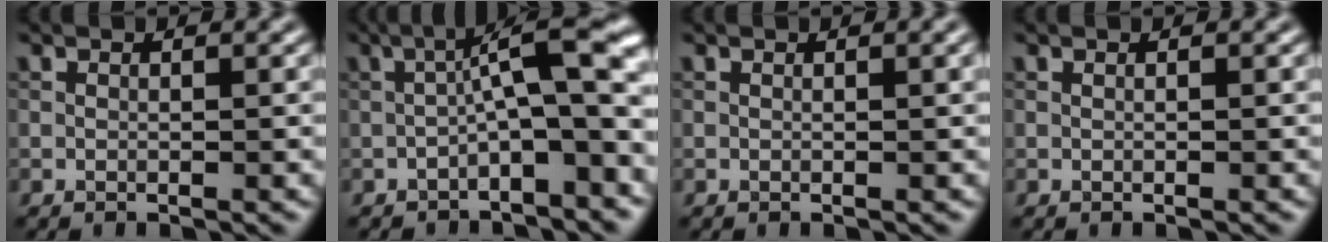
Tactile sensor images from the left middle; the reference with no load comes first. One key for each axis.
{"total": 7.6, "fx": -1.5, "fy": 1.6, "fz": 7.2, "tx": -0.106, "ty": 0.031, "tz": -0.034}
{"total": 0.7, "fx": 0.1, "fy": 0.1, "fz": 0.7, "tx": -0.013, "ty": -0.003, "tz": 0.000}
{"total": 0.0}